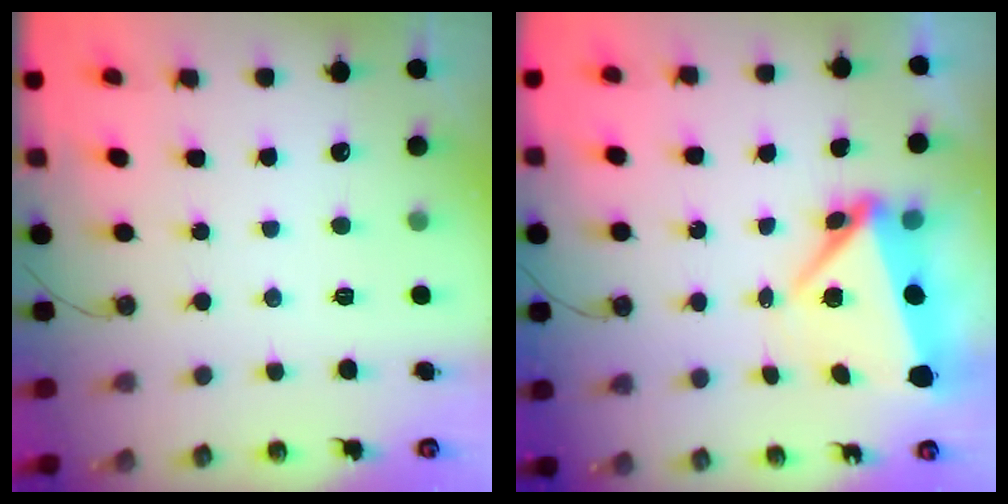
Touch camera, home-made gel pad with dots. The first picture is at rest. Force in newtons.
{"total": 6.4, "press": 6.1, "slide": 1.9}